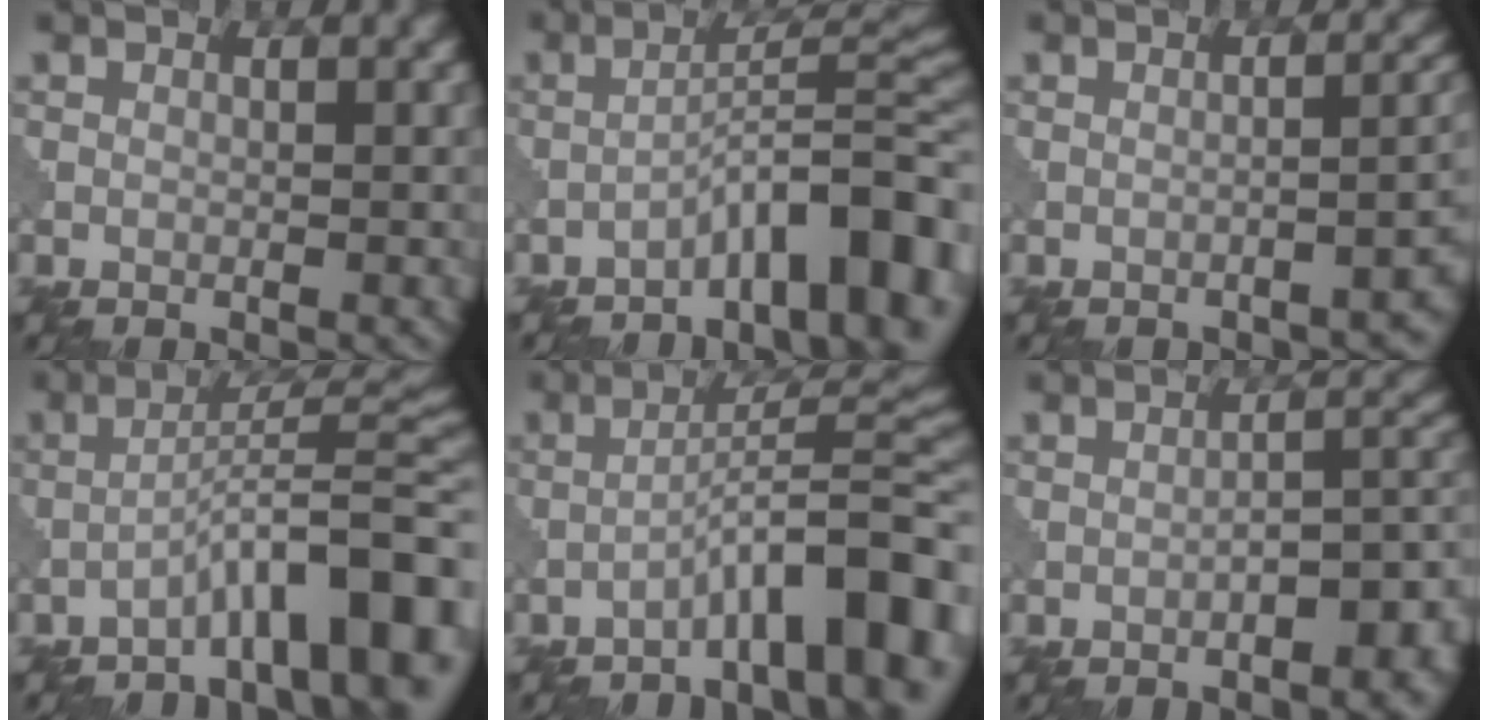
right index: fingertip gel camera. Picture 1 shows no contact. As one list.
[{"total": 8.8, "force": [-4.9, 2.1, 7.0], "torque": [-0.093, 0.021, -0.080]}, {"total": 4.1, "force": [-2.3, 1.5, 3.0], "torque": [-0.022, 0.006, -0.030]}, {"total": 10.1, "force": [-5.2, 2.0, 8.4], "torque": [-0.114, 0.022, -0.085]}, {"total": 9.7, "force": [-4.8, 2.0, 8.2], "torque": [-0.111, 0.025, -0.077]}, {"total": 6.0, "force": [-2.5, 2.4, 4.8], "torque": [-0.056, 0.008, -0.030]}]